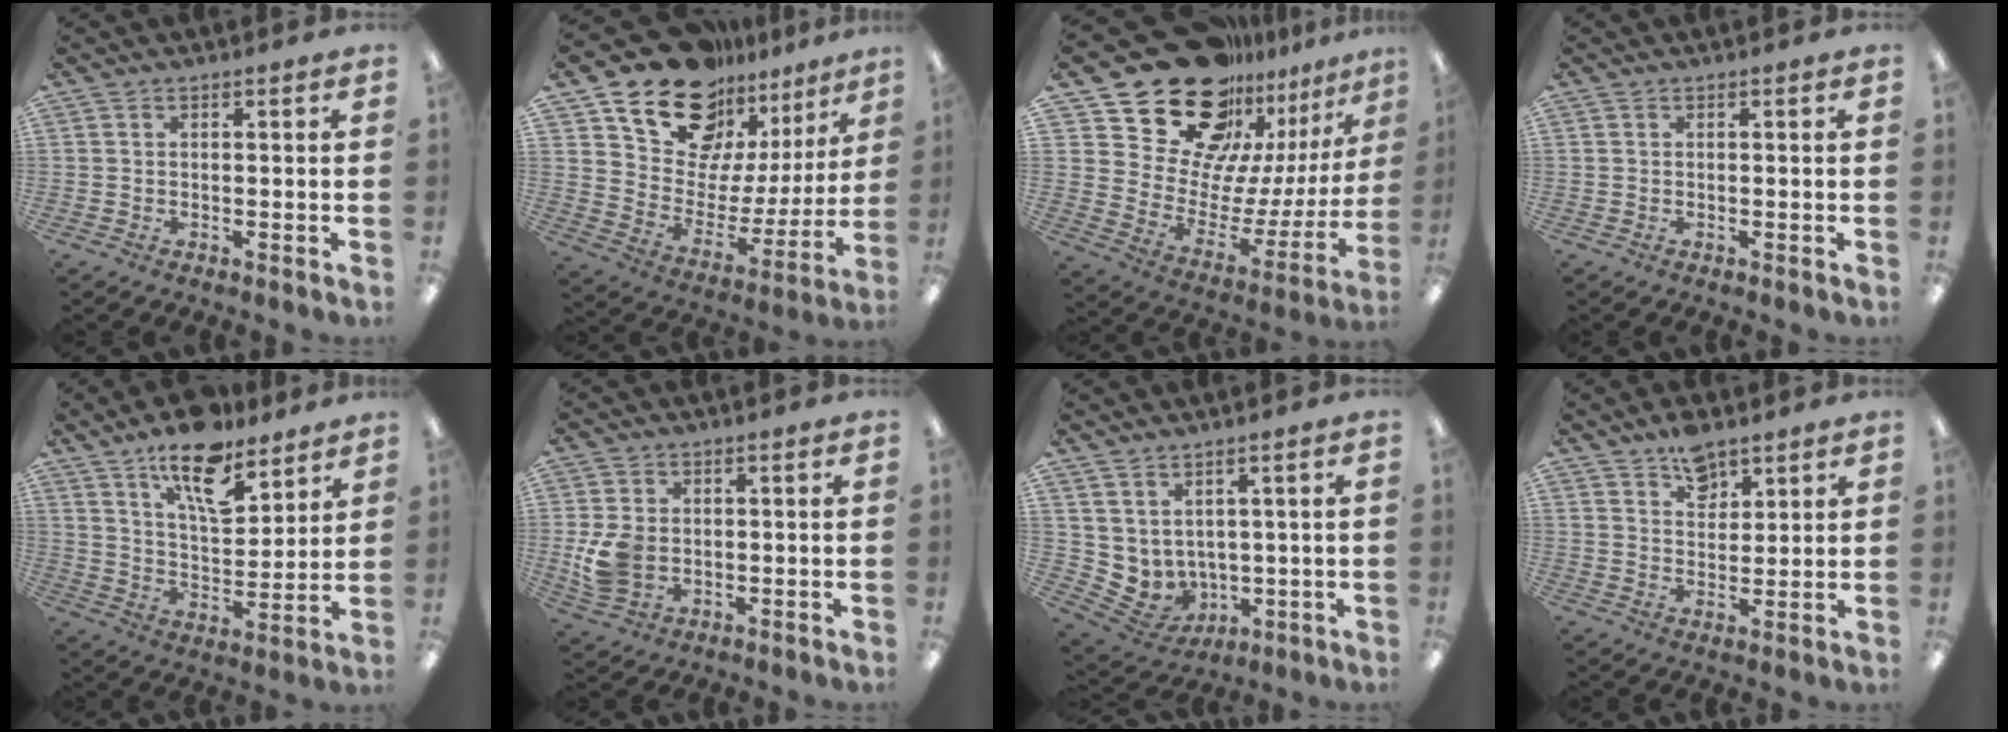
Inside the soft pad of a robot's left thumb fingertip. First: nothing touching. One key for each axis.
{"total": 18.9, "fx": 15.1, "fy": 10.1, "fz": 5.1, "tx": -0.106, "ty": -0.120, "tz": 0.272}
{"total": 26.1, "fx": 20.5, "fy": 13.0, "fz": 9.8, "tx": -0.158, "ty": -0.150, "tz": 0.383}
{"total": 0.0}
{"total": 15.0, "fx": 10.6, "fy": 6.4, "fz": 8.4, "tx": -0.126, "ty": -0.058, "tz": 0.183}
{"total": 8.1, "fx": -0.6, "fy": 6.4, "fz": 4.9, "tx": -0.110, "ty": 0.005, "tz": -0.010}
{"total": 5.4, "fx": 3.3, "fy": 4.3, "fz": 0.6, "tx": -0.036, "ty": -0.031, "tz": 0.074}
{"total": 7.1, "fx": 5.2, "fy": 4.0, "fz": 2.7, "tx": -0.029, "ty": -0.027, "tz": 0.091}